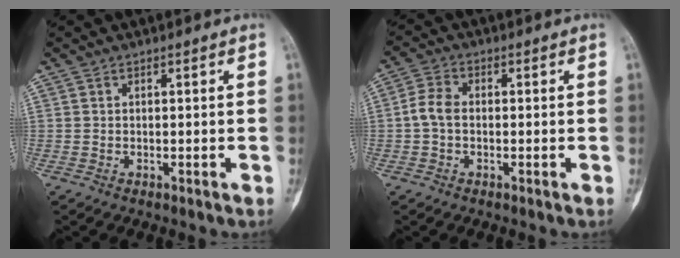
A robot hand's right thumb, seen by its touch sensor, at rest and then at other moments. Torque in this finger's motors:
{"motor_torque": [0.07, 0.06, 0.24, -0.24, 0.07]}